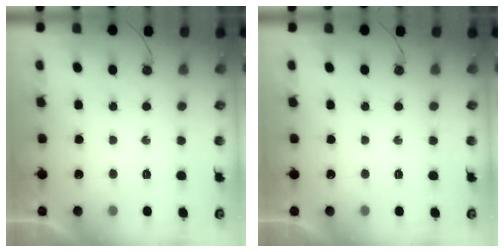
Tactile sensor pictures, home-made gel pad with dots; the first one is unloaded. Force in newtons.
{"total": 0.0}